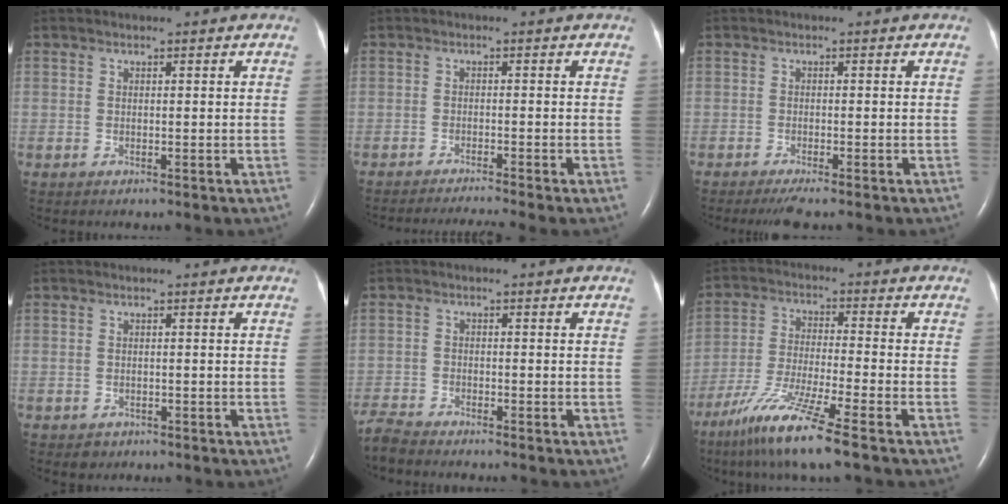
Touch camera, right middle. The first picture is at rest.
{"total": 5.2, "force": [-4.6, -1.4, 1.9], "torque": [-0.027, -0.016, -0.073]}
{"total": 2.9, "force": [-2.3, -0.1, 1.8], "torque": [-0.032, -0.008, -0.037]}
{"total": 1.1, "force": [-0.7, 0.9, 0.1], "torque": [-0.004, 0.001, -0.006]}
{"total": 4.6, "force": [-4.5, -0.1, 0.8], "torque": [-0.016, -0.021, -0.084]}
{"total": 11.3, "force": [-7.6, -0.6, 8.4], "torque": [-0.176, -0.039, -0.141]}